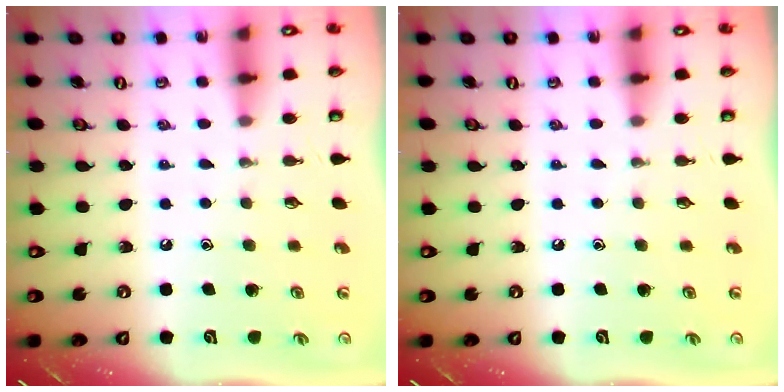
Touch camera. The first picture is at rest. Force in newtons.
{"total": 0.0}